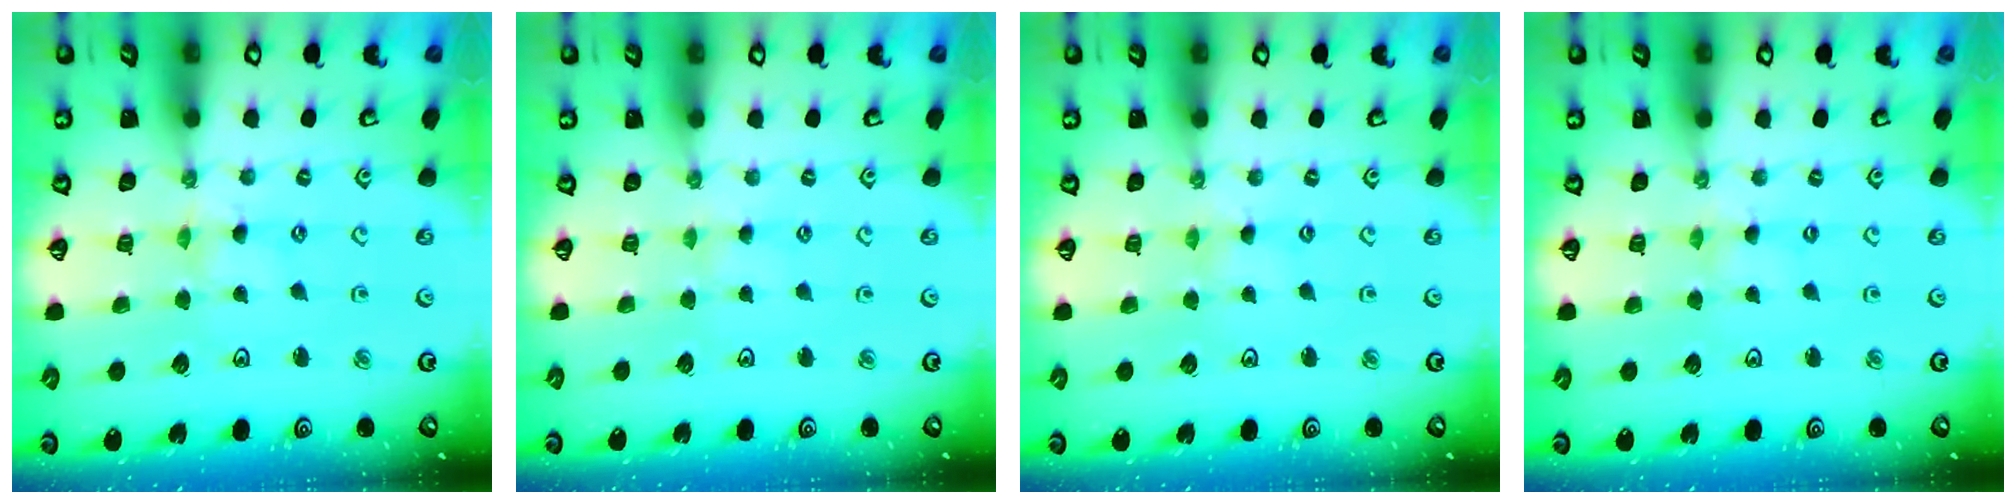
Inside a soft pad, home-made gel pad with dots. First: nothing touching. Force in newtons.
{"total": 1.7, "press": 1.7, "slide": 0.3}
{"total": 1.3, "press": 1.2, "slide": 0.2}
{"total": 0.0}